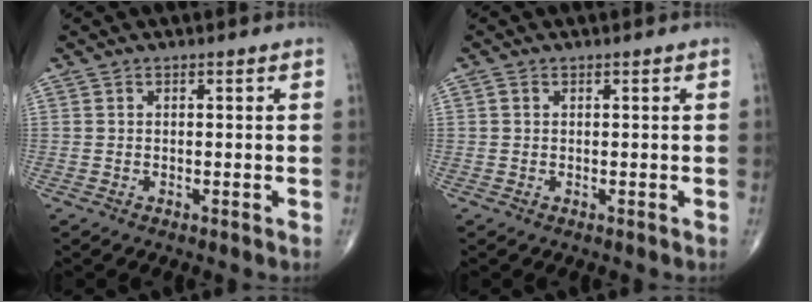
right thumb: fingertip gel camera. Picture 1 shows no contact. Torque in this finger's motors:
{"motor_torque": [-0.06, -0.25, -0.35, -0.07, 0.00]}